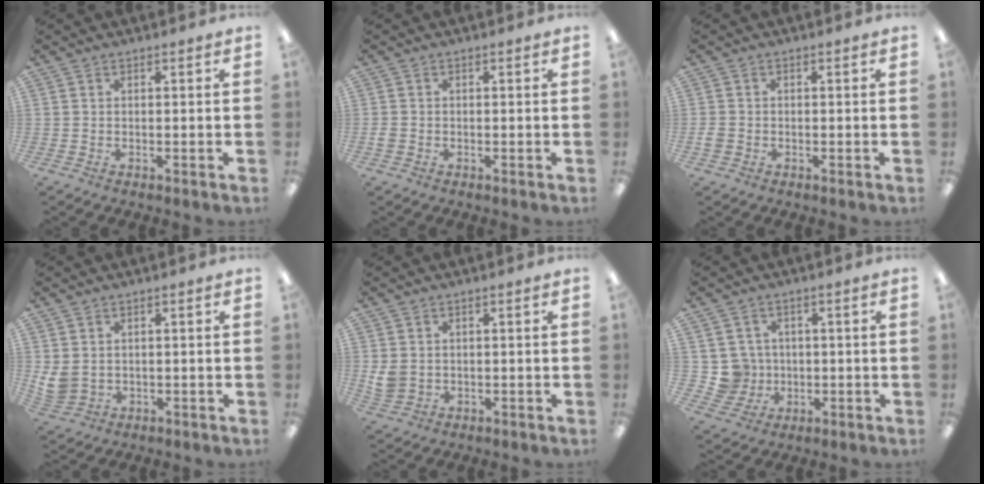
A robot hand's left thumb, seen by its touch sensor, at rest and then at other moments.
{"total": 1.4, "force": [-0.4, 1.2, 0.7], "torque": [-0.011, 0.003, -0.007]}
{"total": 2.0, "force": [-0.5, 1.7, 0.9], "torque": [-0.014, 0.004, -0.010]}
{"total": 4.4, "force": [1.4, 3.6, 2.1], "torque": [-0.057, -0.005, 0.028]}
{"total": 3.9, "force": [0.8, 3.4, 1.7], "torque": [-0.025, 0.004, 0.018]}
{"total": 6.3, "force": [0.8, 6.2, 0.5], "torque": [-0.024, 0.004, 0.020]}